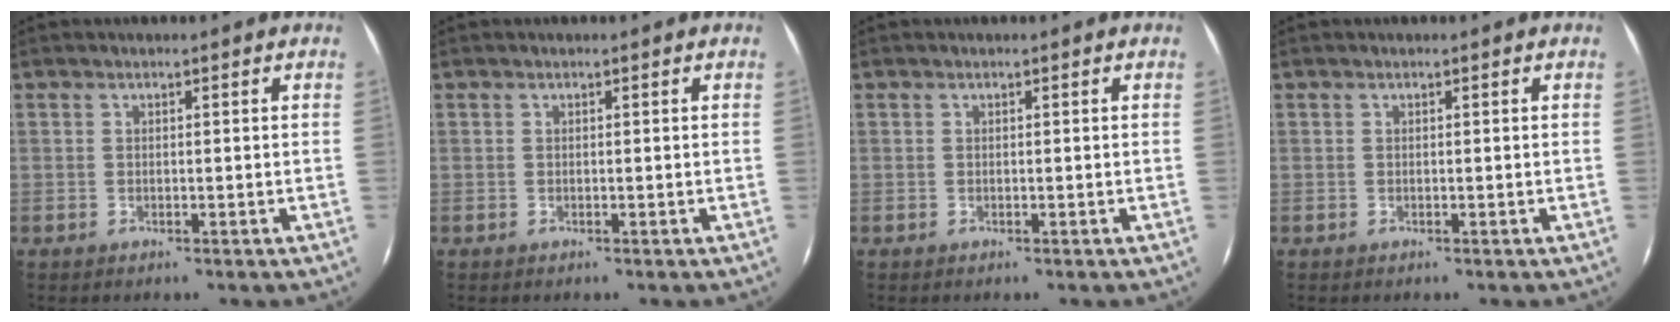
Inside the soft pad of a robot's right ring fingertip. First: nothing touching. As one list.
[{"total": 0.0}, {"total": 0.0}, {"total": 0.0}]